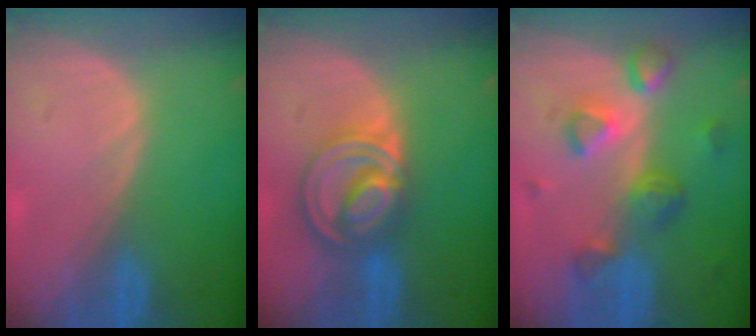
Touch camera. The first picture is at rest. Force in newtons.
{"total": 8.7, "press": 7.3, "slide": 4.7}
{"total": 7.7, "press": 6.9, "slide": 3.4}